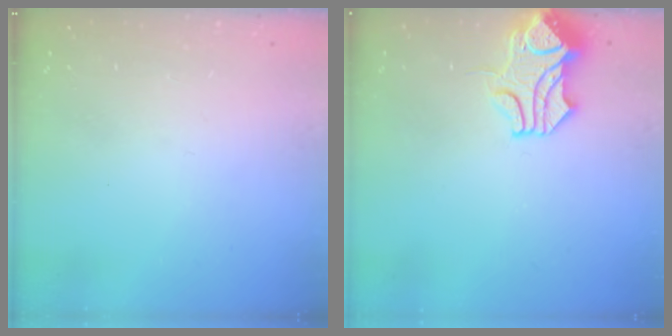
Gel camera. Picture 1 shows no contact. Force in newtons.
{"total": 1.5, "press": 0.8, "slide": 1.3}